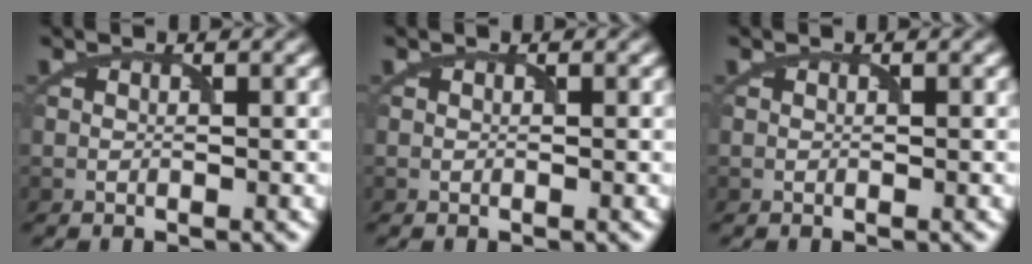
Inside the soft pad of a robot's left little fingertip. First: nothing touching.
{"total": 0.0}
{"total": 0.0}